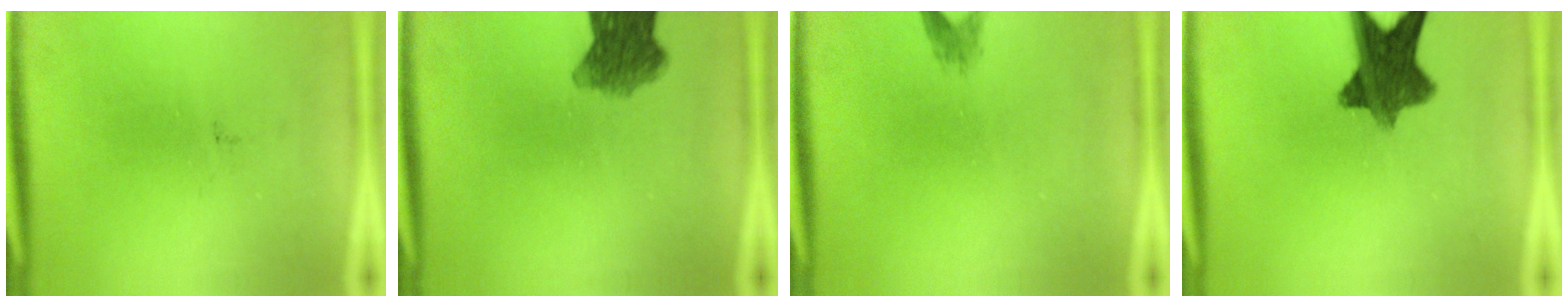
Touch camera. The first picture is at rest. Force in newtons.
{"total": 7.0}
{"total": 1.4}
{"total": 9.9}